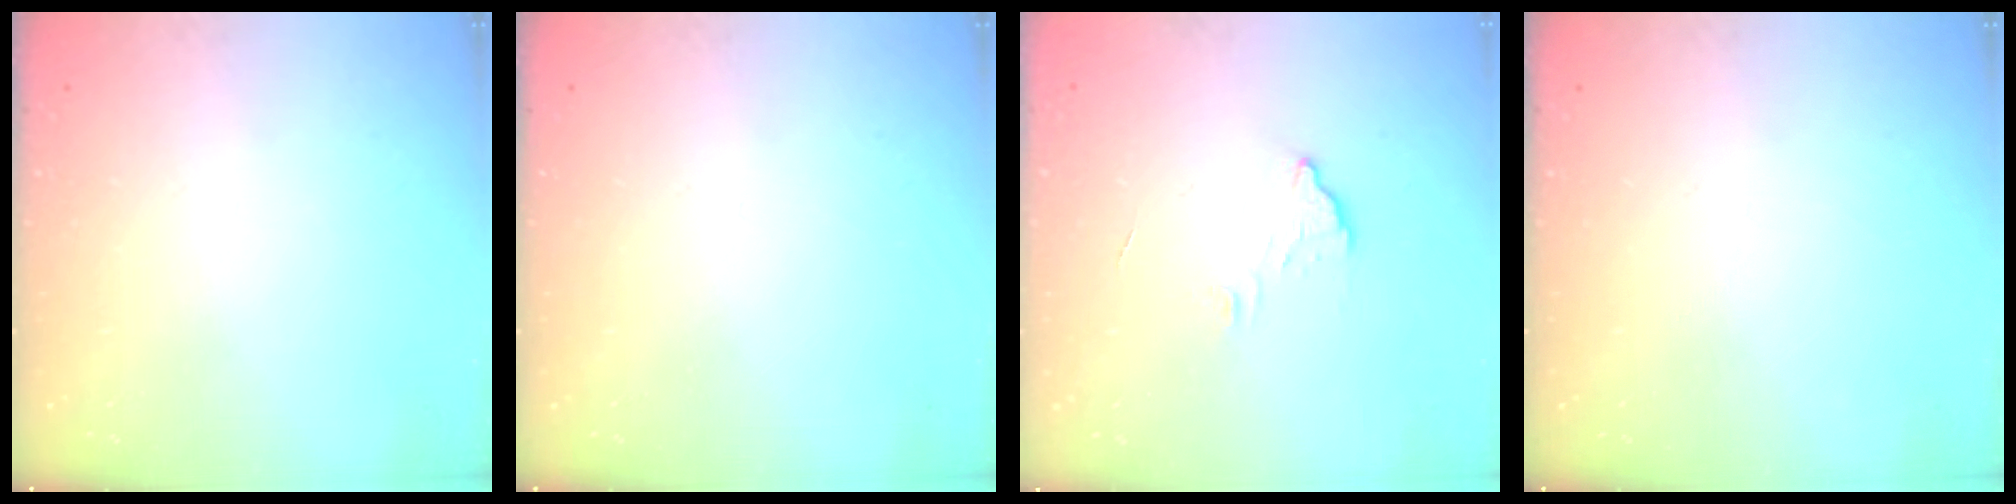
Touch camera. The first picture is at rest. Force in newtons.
{"total": 0.0}
{"total": 3.6, "press": 3.6, "slide": 0.2}
{"total": 0.0}